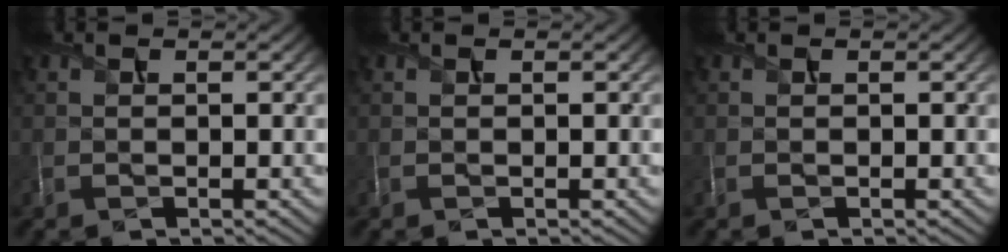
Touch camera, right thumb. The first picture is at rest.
{"total": 0.0}
{"total": 0.0}